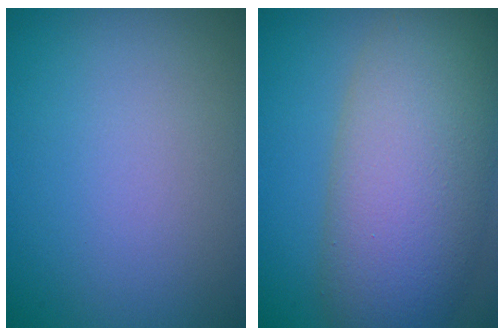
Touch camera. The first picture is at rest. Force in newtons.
{"total": 10.6, "press": 10.6, "slide": 0.5}